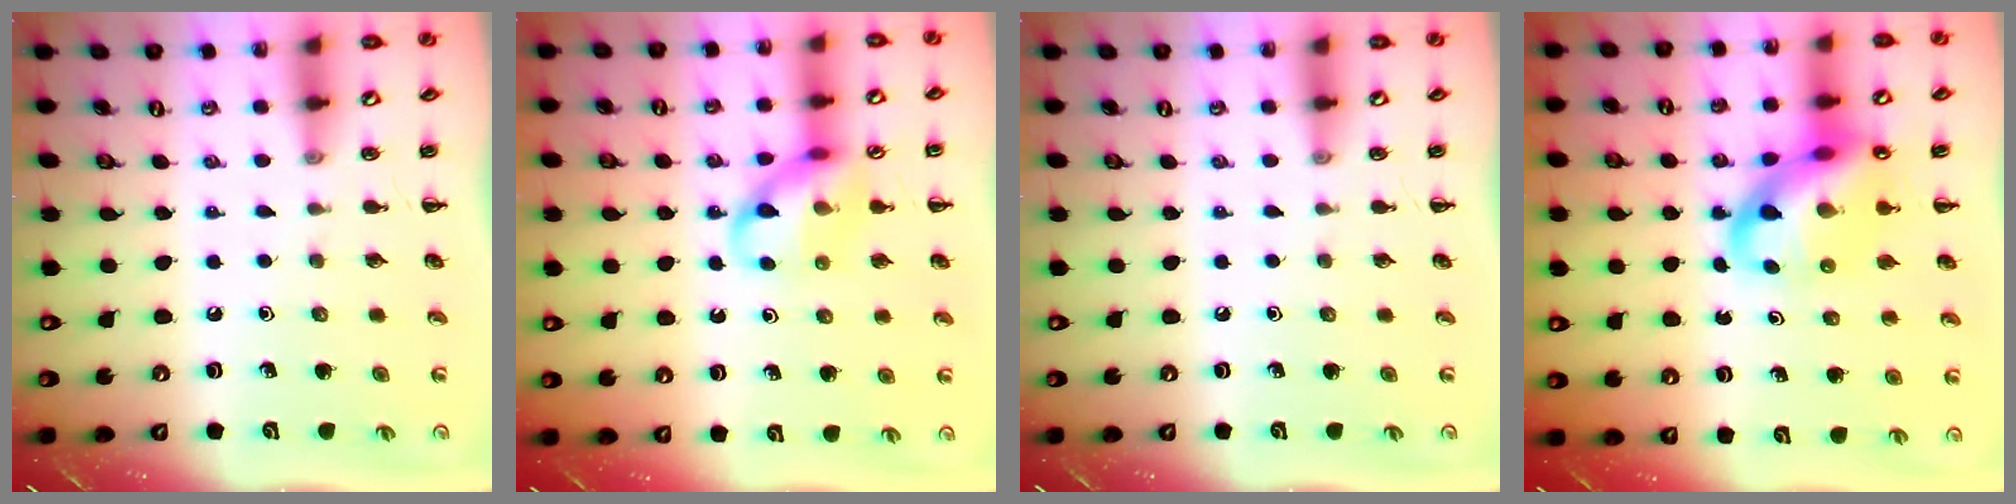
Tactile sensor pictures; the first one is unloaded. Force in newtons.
{"total": 11.5, "press": 11.3, "slide": 1.8}
{"total": 0.0}
{"total": 14.7, "press": 14.2, "slide": 3.6}